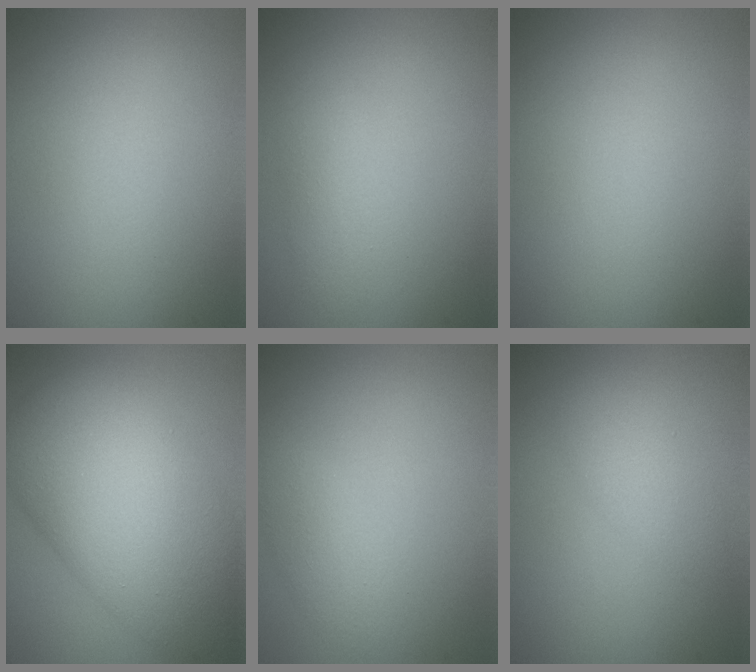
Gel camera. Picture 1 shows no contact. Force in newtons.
{"total": 1.7, "press": 1.7, "slide": 0.0}
{"total": 0.0}
{"total": 11.9, "press": 11.9, "slide": 0.4}
{"total": 1.6, "press": 1.6, "slide": 0.1}
{"total": 2.2, "press": 2.2, "slide": 0.1}